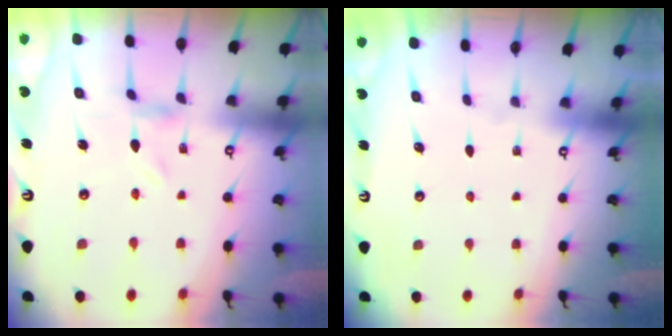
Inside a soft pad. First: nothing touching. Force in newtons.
{"total": 0.0}